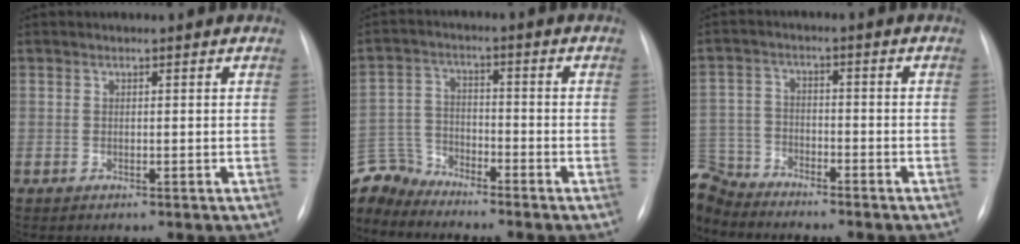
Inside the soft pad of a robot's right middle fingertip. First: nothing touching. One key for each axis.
{"total": 7.6, "fx": -7.5, "fy": 1.3, "fz": -0.7, "tx": 0.008, "ty": 0.010, "tz": -0.152}
{"total": 9.8, "fx": -9.3, "fy": 2.9, "fz": 1.2, "tx": -0.041, "ty": 0.006, "tz": -0.182}